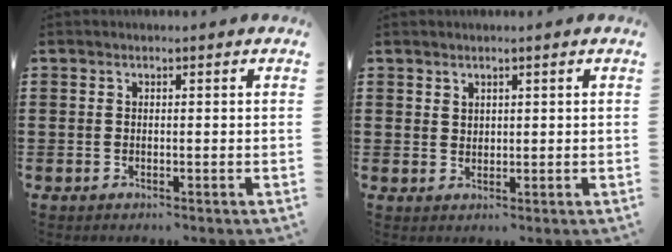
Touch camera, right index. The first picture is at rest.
{"total": 1.4, "force": [1.2, 0.7, 0.2], "torque": [-0.004, 0.001, 0.024]}